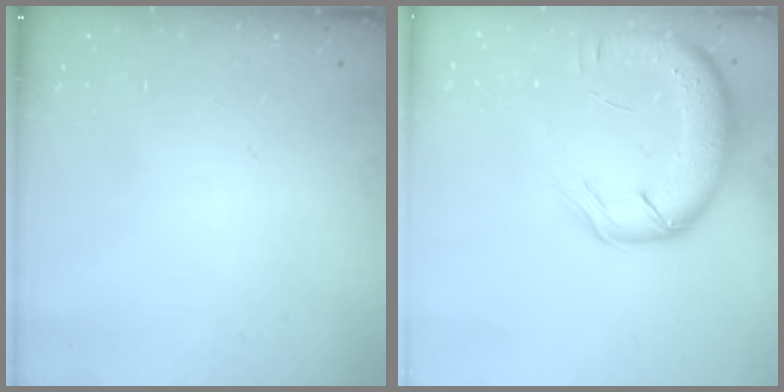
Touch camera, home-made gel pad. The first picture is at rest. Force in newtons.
{"total": 14.4, "press": 14.0, "slide": 3.5}